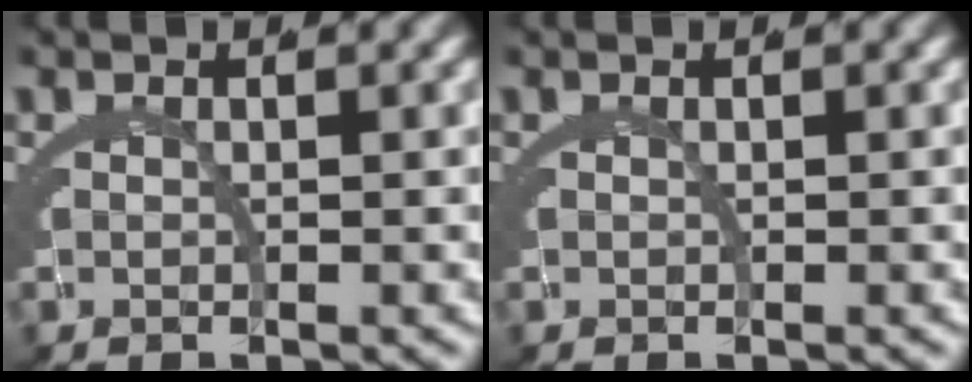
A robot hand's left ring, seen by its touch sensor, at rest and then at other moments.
{"total": 0.0}